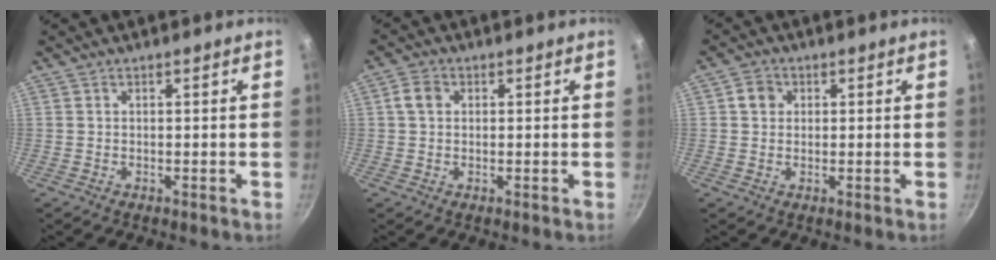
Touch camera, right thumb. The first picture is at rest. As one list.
[{"total": 3.5, "force": [0.7, 2.7, 2.0], "torque": [-0.030, 0.006, 0.009]}, {"total": 3.4, "force": [0.8, 2.9, 1.4], "torque": [-0.007, 0.006, 0.009]}]